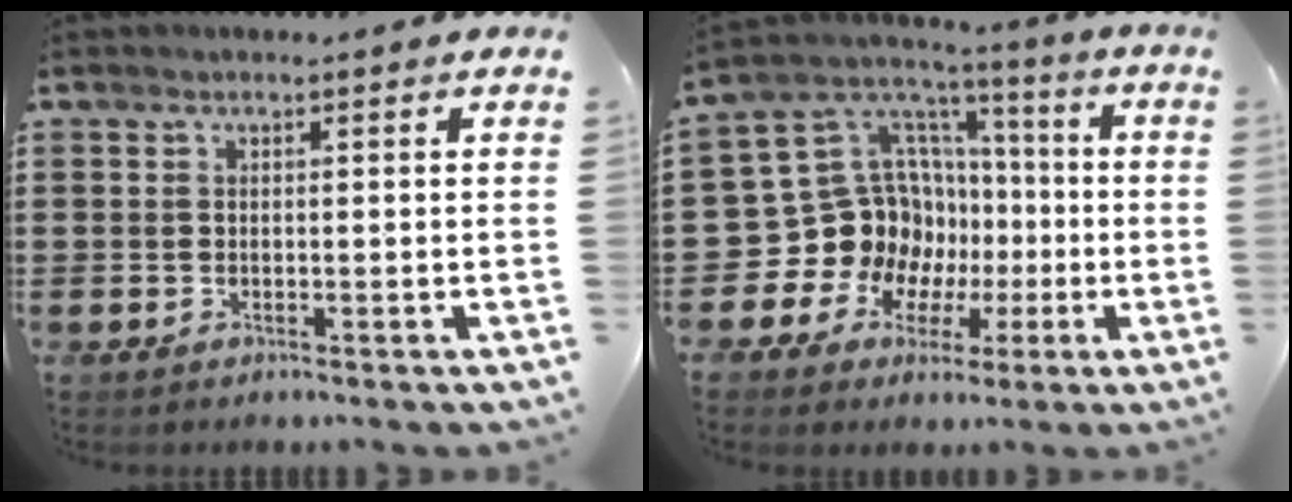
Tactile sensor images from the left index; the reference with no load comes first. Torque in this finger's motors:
{"motor_torque": [1.48, 0.66, 0.40, 0.06]}